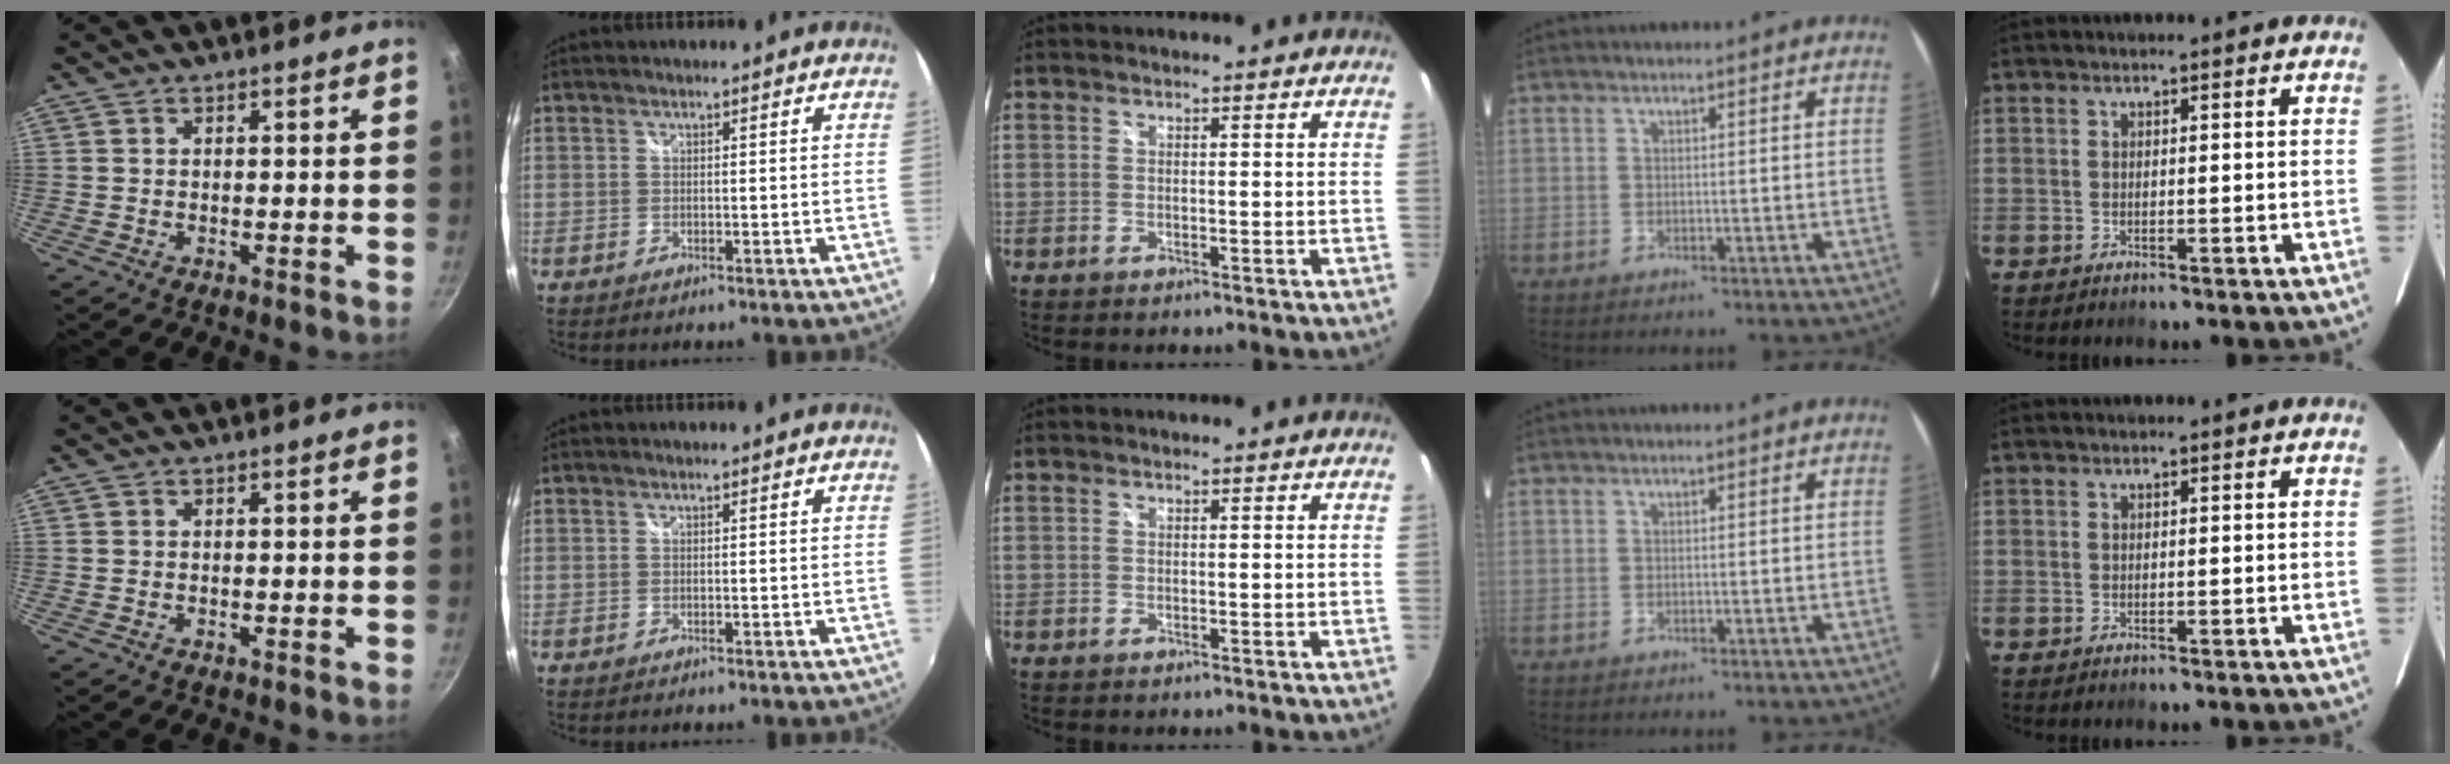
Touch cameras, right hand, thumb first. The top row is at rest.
{}